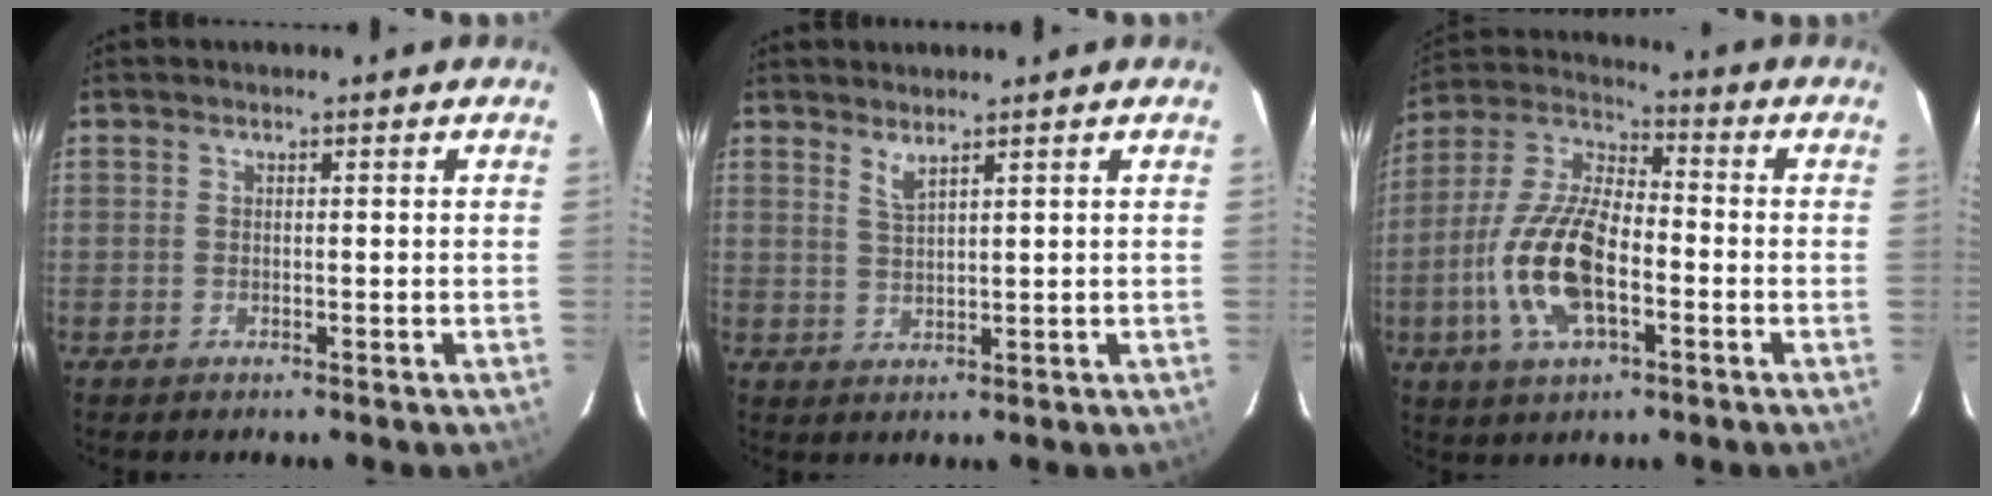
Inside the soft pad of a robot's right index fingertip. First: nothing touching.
{"total": 2.4, "force": [1.9, 0.0, 1.4], "torque": [-0.028, -0.003, 0.034]}
{"total": 15.9, "force": [-4.5, 7.0, 13.5], "torque": [-0.289, -0.001, -0.087]}